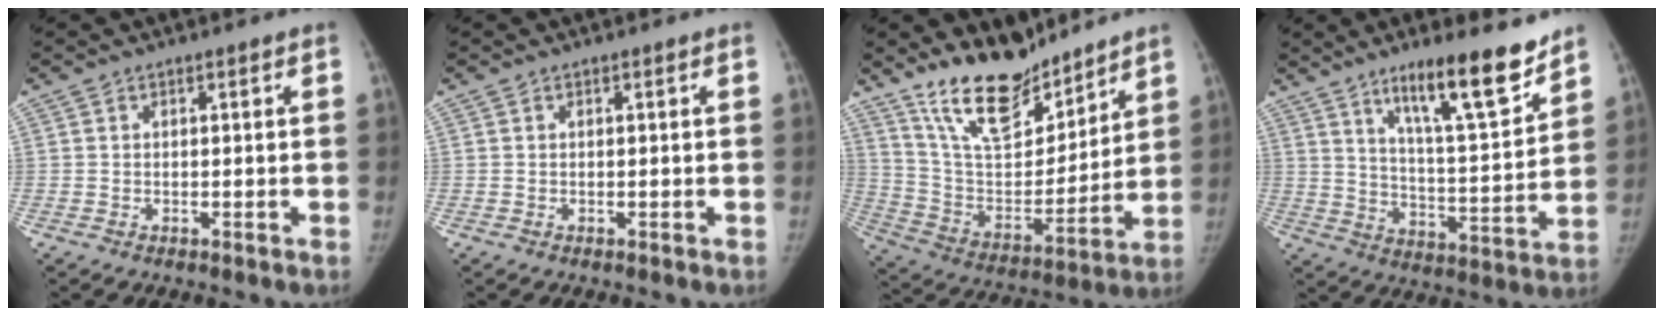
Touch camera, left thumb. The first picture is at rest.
{"total": 0.0}
{"total": 18.3, "force": [14.5, 7.2, 8.6], "torque": [-0.104, -0.092, 0.264]}
{"total": 16.4, "force": [11.4, 3.0, 11.4], "torque": [-0.153, -0.079, 0.190]}